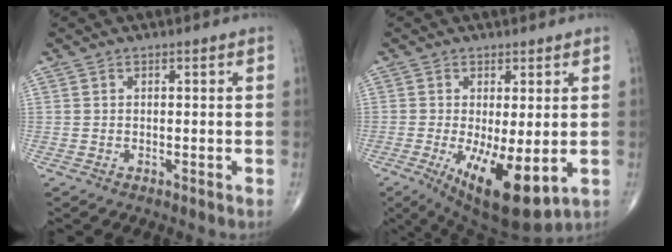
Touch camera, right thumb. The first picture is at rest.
{"total": 12.6, "force": [-2.9, 4.4, 11.4], "torque": [-0.183, -0.027, -0.029]}